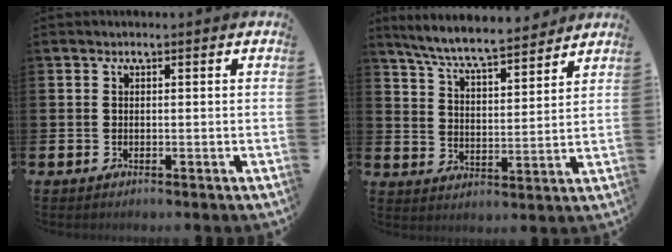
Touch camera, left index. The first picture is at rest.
{"total": 7.2, "force": [6.8, 0.6, 2.3], "torque": [-0.076, -0.042, 0.120]}